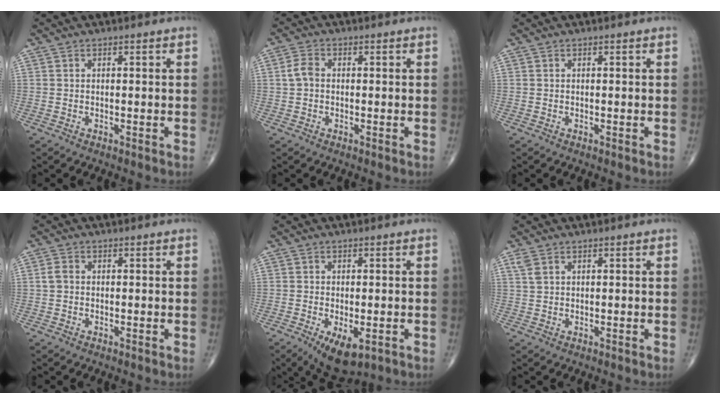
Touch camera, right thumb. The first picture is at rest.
{"total": 3.0, "force": [0.0, 2.1, 2.1], "torque": [-0.042, 0.008, -0.004]}
{"total": 0.0}
{"total": 1.9, "force": [0.0, 1.4, 1.2], "torque": [-0.023, 0.005, -0.001]}
{"total": 7.4, "force": [-3.1, 3.5, 5.8], "torque": [-0.089, -0.011, -0.042]}
{"total": 1.9, "force": [1.1, 1.1, 1.2], "torque": [-0.029, 0.007, 0.030]}